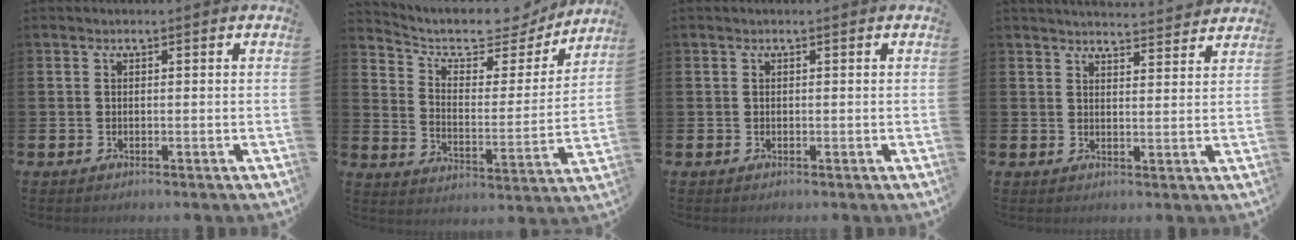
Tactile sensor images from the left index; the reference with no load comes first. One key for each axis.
{"total": 8.2, "fx": 7.3, "fy": 3.0, "fz": 2.4, "tx": -0.077, "ty": -0.058, "tz": 0.122}
{"total": 0.0}
{"total": 3.9, "fx": 3.9, "fy": 0.1, "fz": -0.1, "tx": 0.002, "ty": -0.029, "tz": 0.068}